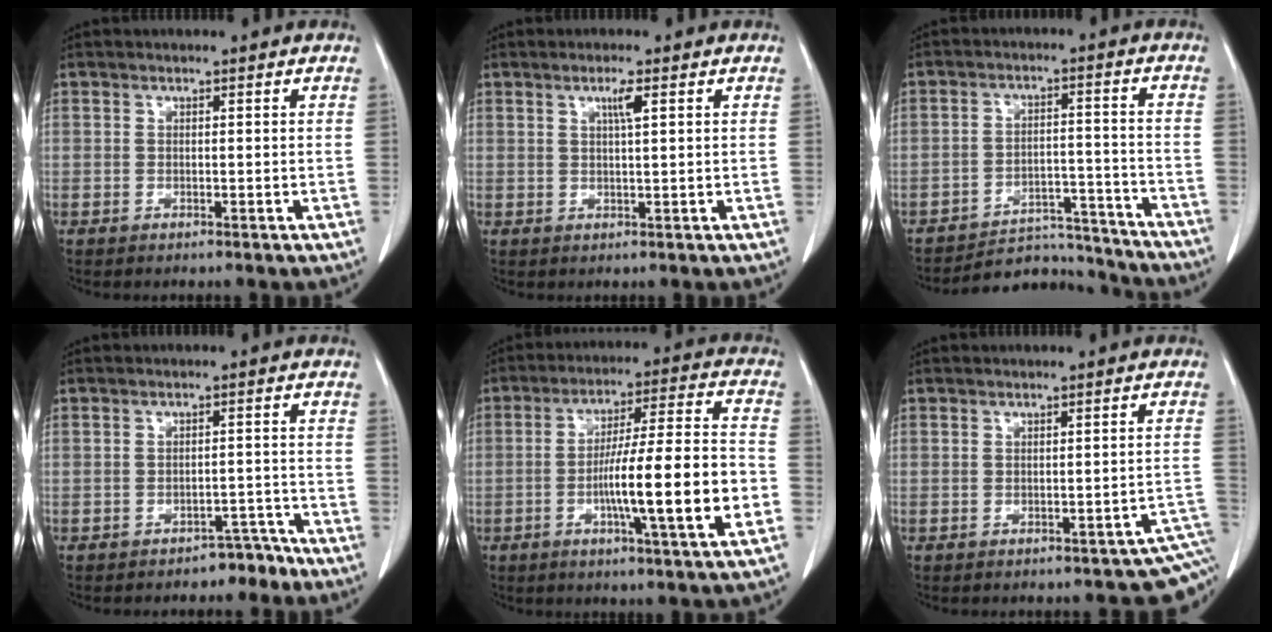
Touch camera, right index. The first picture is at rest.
{"total": 2.4, "force": [1.1, -0.1, 2.2], "torque": [-0.040, 0.001, 0.019]}
{"total": 10.5, "force": [-10.2, 2.2, -1.0], "torque": [0.032, 0.046, -0.147]}
{"total": 3.7, "force": [-3.1, 1.7, 1.0], "torque": [-0.006, 0.013, -0.041]}
{"total": 16.3, "force": [-4.4, 0.4, 15.7], "torque": [-0.257, 0.005, -0.070]}
{"total": 6.3, "force": [-3.9, 3.0, 3.9], "torque": [-0.016, 0.003, -0.042]}